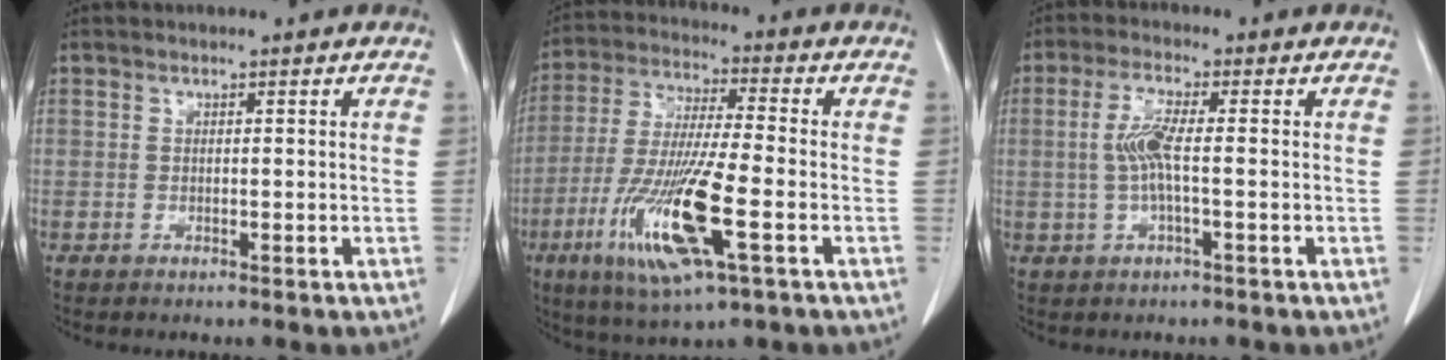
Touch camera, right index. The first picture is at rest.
{"total": 15.5, "force": [-5.4, 1.3, 14.5], "torque": [-0.300, -0.027, -0.098]}
{"total": 5.0, "force": [-0.1, 0.5, 5.0], "torque": [-0.111, 0.005, -0.005]}